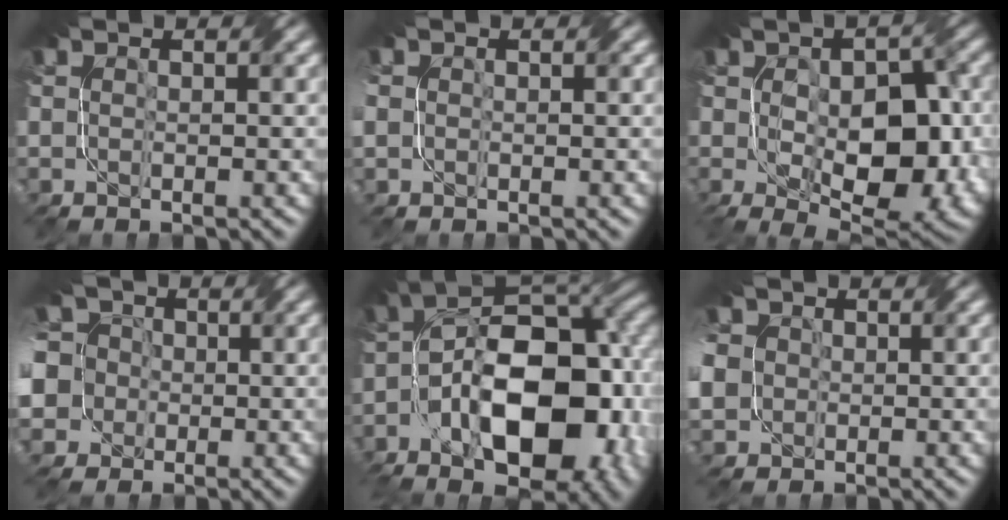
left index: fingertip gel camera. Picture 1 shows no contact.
{"total": 1.7, "force": [0.5, 1.6, 0.5], "torque": [-0.004, 0.012, 0.009]}
{"total": 11.6, "force": [-1.4, 6.3, 9.6], "torque": [-0.154, -0.012, -0.007]}
{"total": 10.8, "force": [-0.8, 9.9, 4.4], "torque": [-0.109, 0.017, -0.045]}
{"total": 17.8, "force": [-4.7, 10.2, 13.8], "torque": [-0.215, 0.007, -0.072]}
{"total": 7.2, "force": [0.5, 6.4, 3.4], "torque": [-0.096, 0.021, -0.014]}